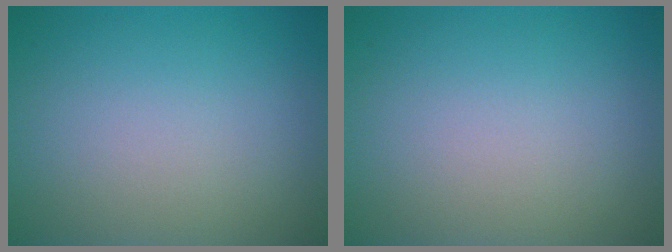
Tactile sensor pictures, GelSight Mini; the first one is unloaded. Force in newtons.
{"total": 0.0}